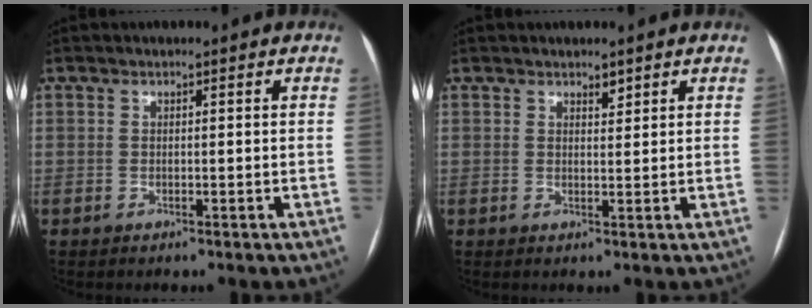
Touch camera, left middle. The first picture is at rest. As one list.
[{"total": 1.3, "force": [1.1, 0.5, 0.7], "torque": [-0.011, -0.001, 0.017]}]